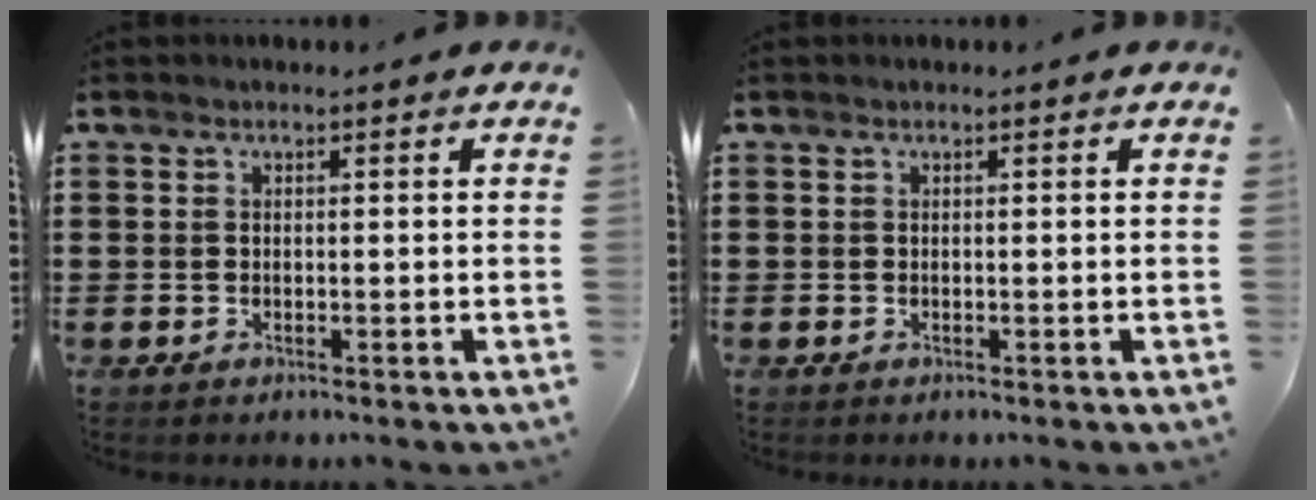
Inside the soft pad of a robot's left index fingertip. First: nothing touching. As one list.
[{"total": 0.0}]